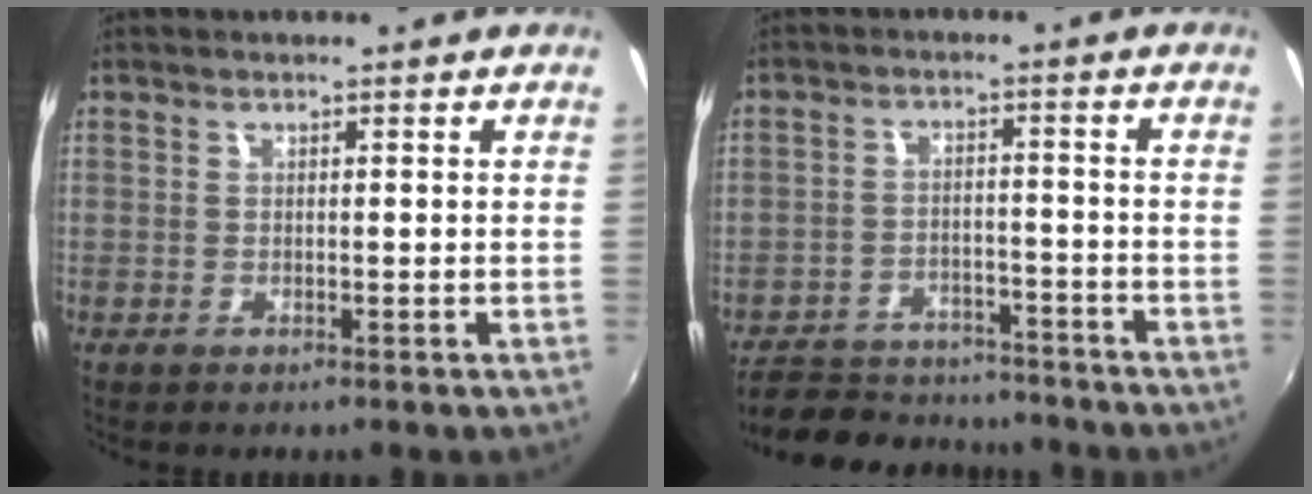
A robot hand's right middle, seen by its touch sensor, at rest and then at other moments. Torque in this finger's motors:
{"motor_torque": [0.88, -1.26, 0.18, 0.12]}